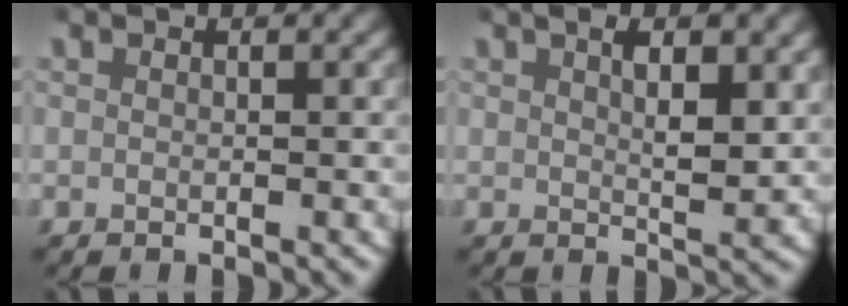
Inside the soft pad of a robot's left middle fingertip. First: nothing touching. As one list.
[{"total": 3.5, "force": [1.7, 1.2, 2.8], "torque": [-0.036, -0.003, 0.029]}]